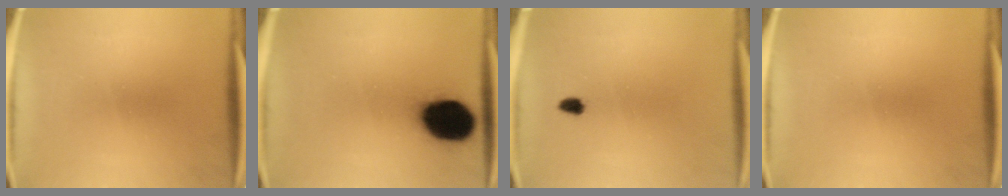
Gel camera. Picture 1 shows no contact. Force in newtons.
{"total": 17.9}
{"total": 1.4}
{"total": 0.0}